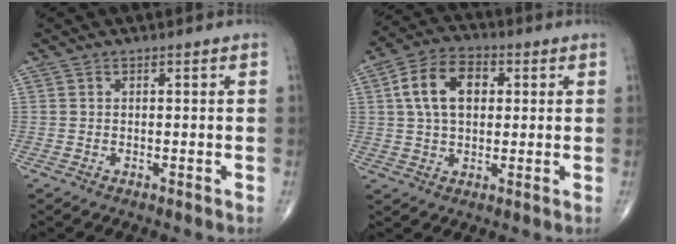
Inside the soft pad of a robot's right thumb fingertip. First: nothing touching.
{"total": 11.0, "force": [2.3, 7.2, 8.1], "torque": [-0.130, 0.015, 0.036]}